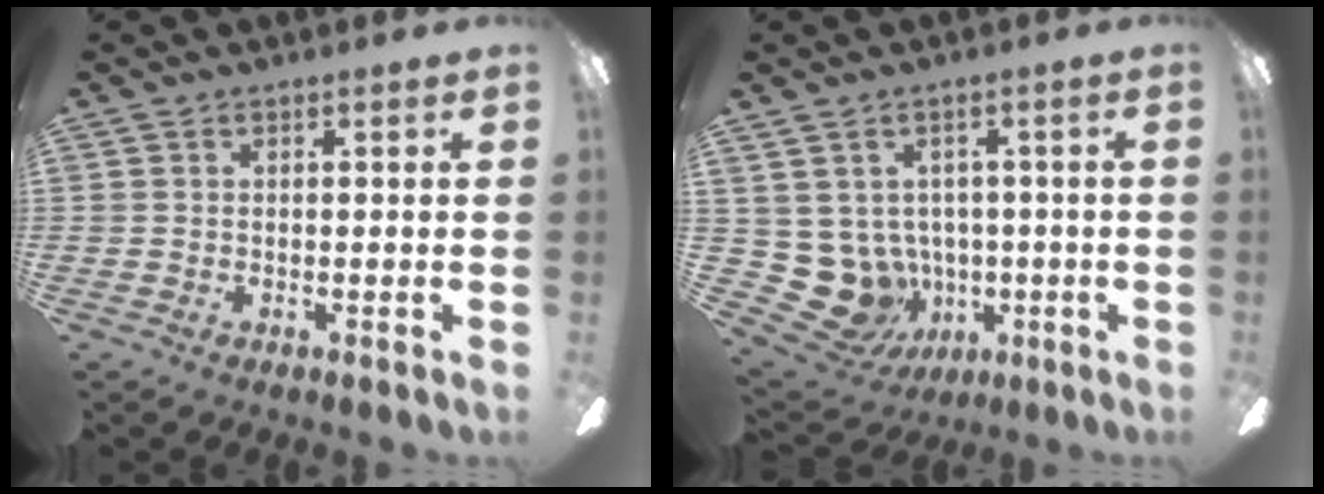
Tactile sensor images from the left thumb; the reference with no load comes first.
{"total": 8.8, "force": [-0.9, 8.3, 2.7], "torque": [-0.116, -0.008, -0.009]}